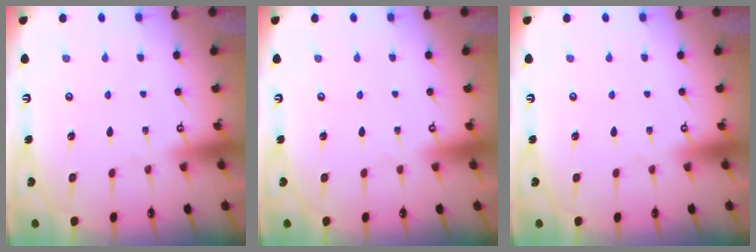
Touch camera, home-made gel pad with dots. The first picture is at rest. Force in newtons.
{"total": 0.0}
{"total": 0.0}